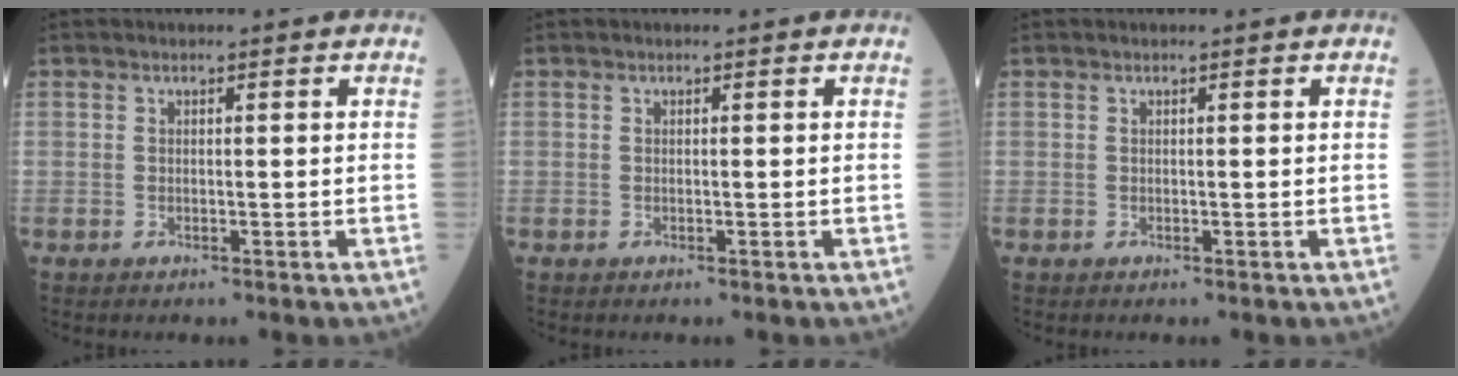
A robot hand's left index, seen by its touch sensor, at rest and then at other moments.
{"total": 0.0}
{"total": 0.0}